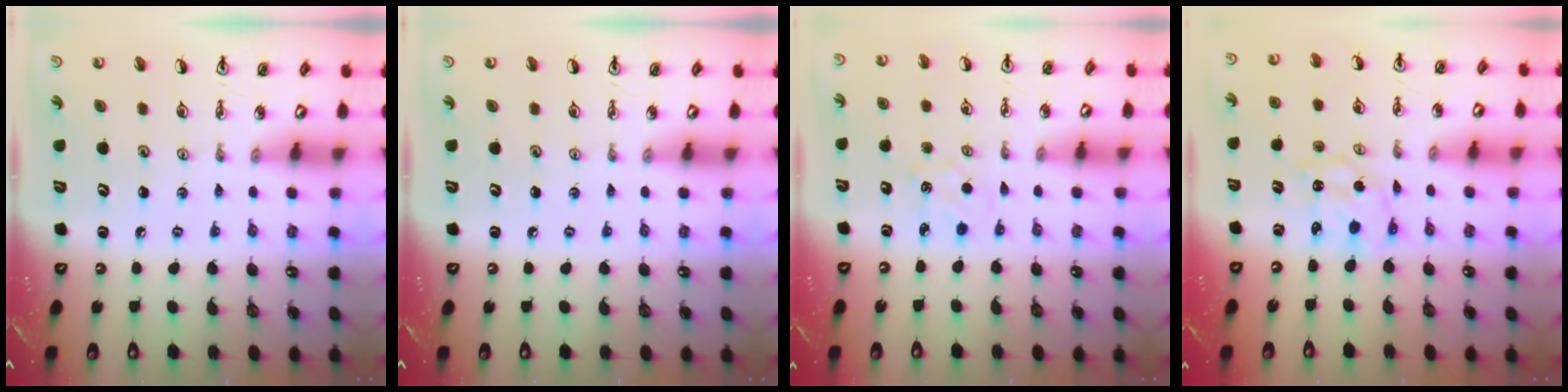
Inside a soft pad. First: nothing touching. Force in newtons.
{"total": 0.0}
{"total": 3.6, "press": 3.6, "slide": 0.4}
{"total": 1.4, "press": 1.4, "slide": 0.0}